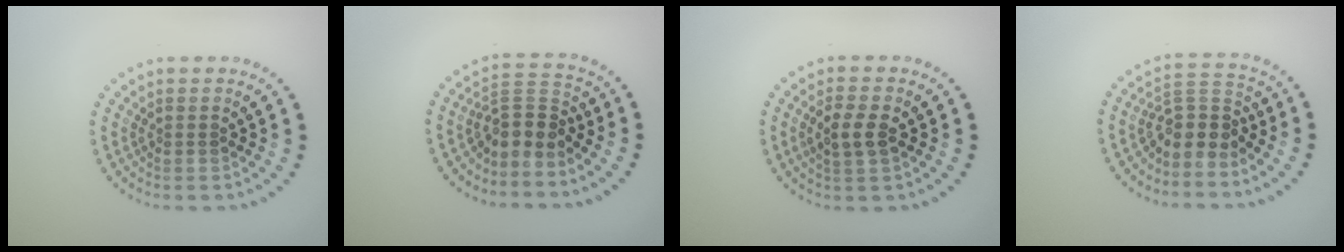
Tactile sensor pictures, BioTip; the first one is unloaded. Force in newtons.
{"total": 3.2, "press": 2.3, "slide": 2.1}
{"total": 2.7, "press": 2.6, "slide": 0.6}
{"total": 3.2, "press": 2.4, "slide": 2.2}